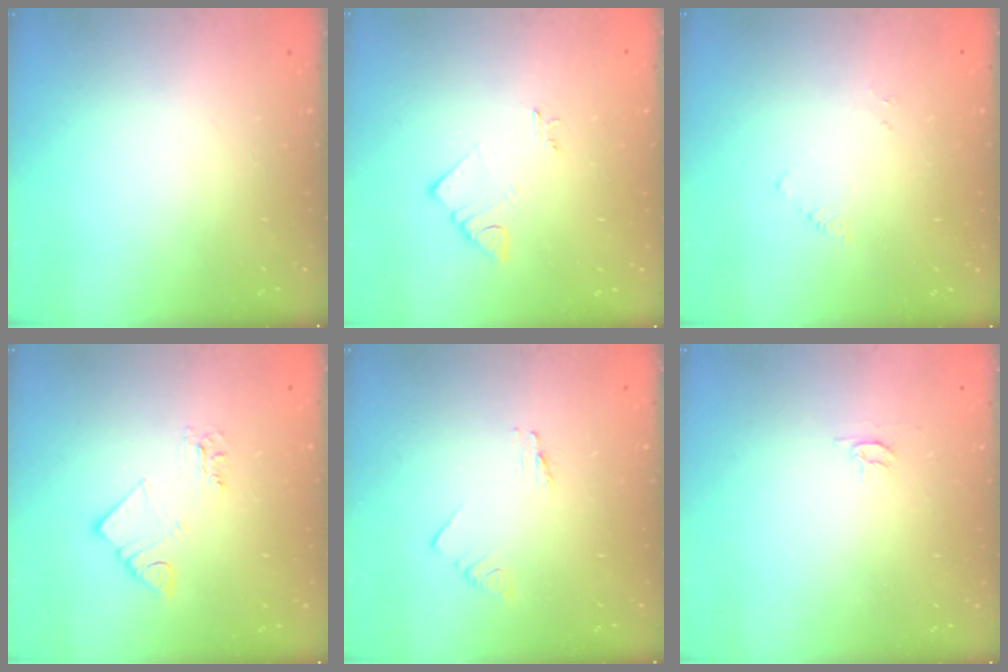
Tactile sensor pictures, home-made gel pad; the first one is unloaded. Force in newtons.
{"total": 2.5, "press": 2.5, "slide": 0.3}
{"total": 2.2, "press": 2.2, "slide": 0.2}
{"total": 3.4, "press": 3.4, "slide": 0.1}
{"total": 0.0}
{"total": 3.4, "press": 3.4, "slide": 0.4}